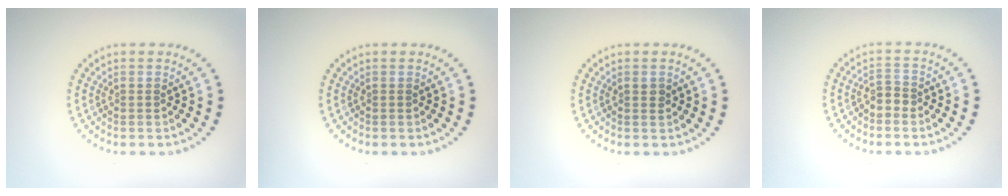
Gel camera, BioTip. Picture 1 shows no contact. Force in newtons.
{"total": 0.0}
{"total": 0.9, "press": 0.8, "slide": 0.3}
{"total": 1.3, "press": 1.2, "slide": 0.5}